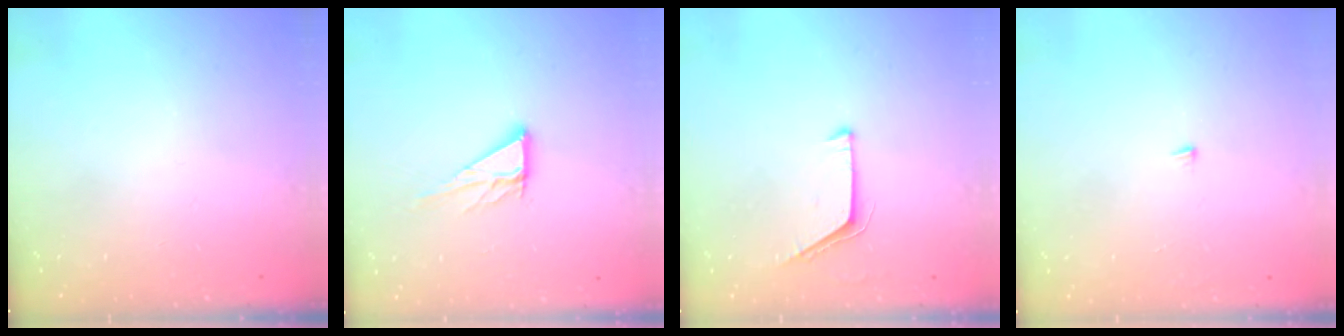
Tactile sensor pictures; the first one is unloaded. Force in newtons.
{"total": 8.0, "press": 8.0, "slide": 0.7}
{"total": 5.7, "press": 5.7, "slide": 0.5}
{"total": 3.9, "press": 3.9, "slide": 0.3}